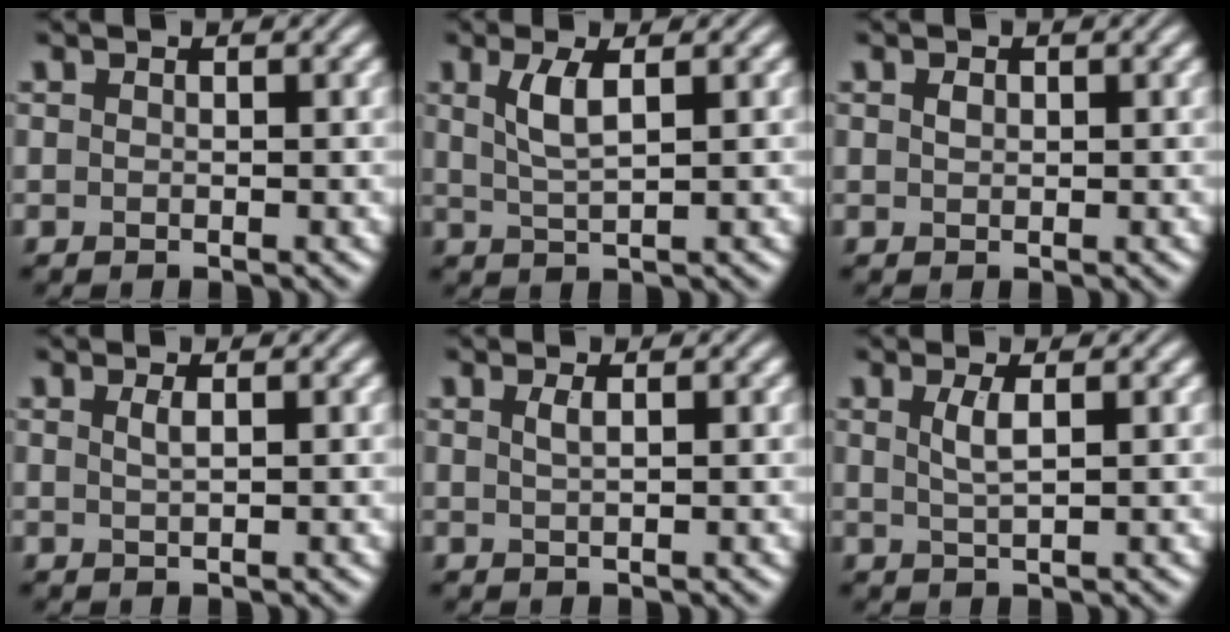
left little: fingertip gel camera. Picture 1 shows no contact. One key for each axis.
{"total": 2.9, "fx": 1.0, "fy": 0.8, "fz": 2.6, "tx": -0.056, "ty": -0.001, "tz": 0.022}
{"total": 0.7, "fx": 0.3, "fy": 0.5, "fz": 0.5, "tx": -0.013, "ty": 0.001, "tz": 0.006}
{"total": 1.1, "fx": 0.4, "fy": 0.3, "fz": 0.9, "tx": -0.015, "ty": 0.003, "tz": 0.006}
{"total": 1.2, "fx": 0.4, "fy": 0.4, "fz": 1.0, "tx": -0.018, "ty": 0.003, "tz": 0.007}
{"total": 2.0, "fx": 0.6, "fy": 0.5, "fz": 1.8, "tx": -0.036, "ty": 0.000, "tz": 0.012}